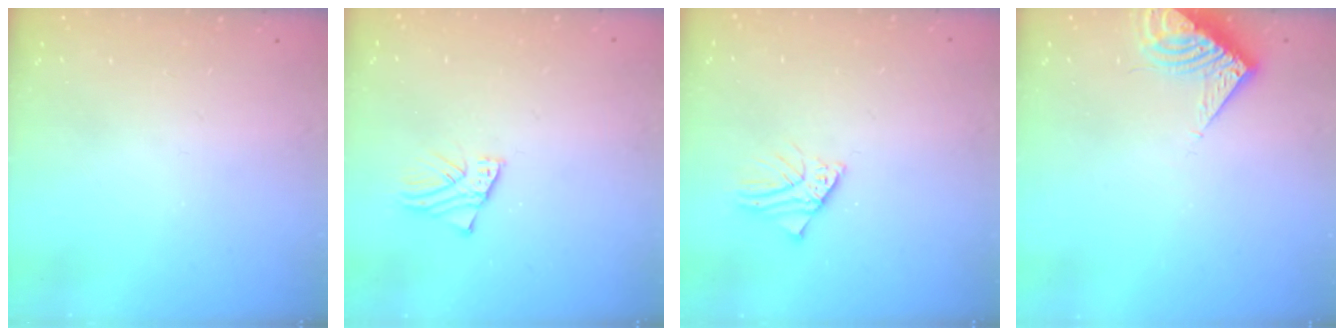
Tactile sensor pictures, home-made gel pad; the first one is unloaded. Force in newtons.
{"total": 2.0, "press": 2.0, "slide": 0.1}
{"total": 2.6, "press": 2.6, "slide": 0.3}
{"total": 7.7, "press": 7.7, "slide": 0.5}